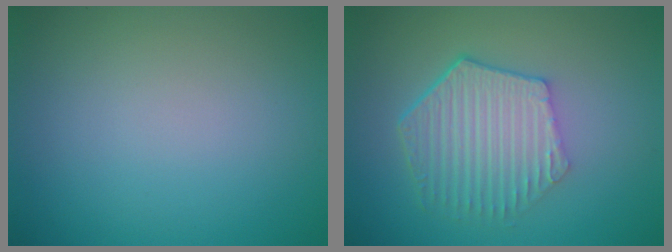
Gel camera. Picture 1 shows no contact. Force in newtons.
{"total": 5.9, "press": 4.4, "slide": 4.0}